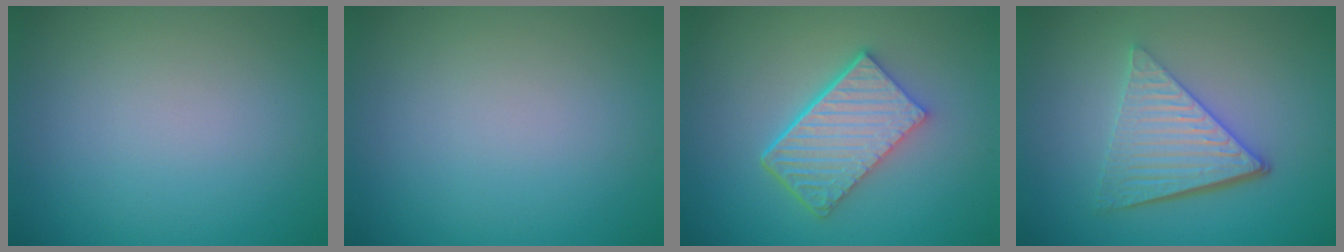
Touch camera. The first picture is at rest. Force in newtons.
{"total": 0.0}
{"total": 5.8, "press": 4.3, "slide": 3.9}
{"total": 5.5, "press": 3.9, "slide": 3.9}